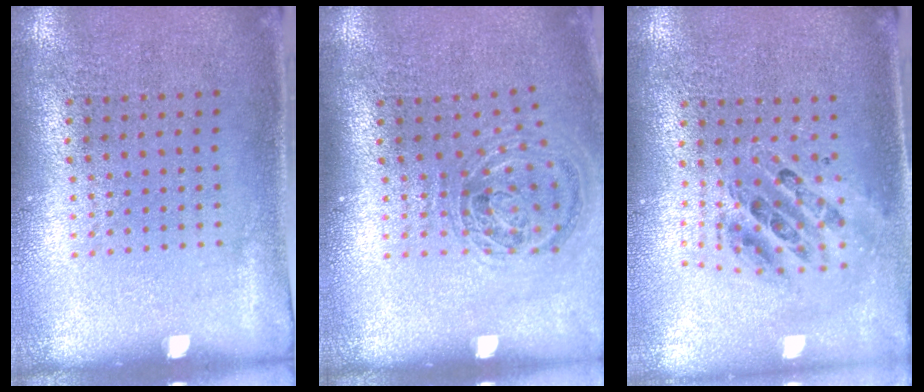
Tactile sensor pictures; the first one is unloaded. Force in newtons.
{"total": 1.2, "press": 1.1, "slide": 0.4}
{"total": 0.9, "press": 0.9, "slide": 0.2}